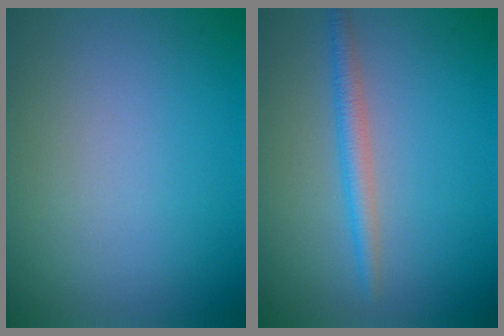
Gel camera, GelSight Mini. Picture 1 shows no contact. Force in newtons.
{"total": 2.2, "press": 2.2, "slide": 0.0}